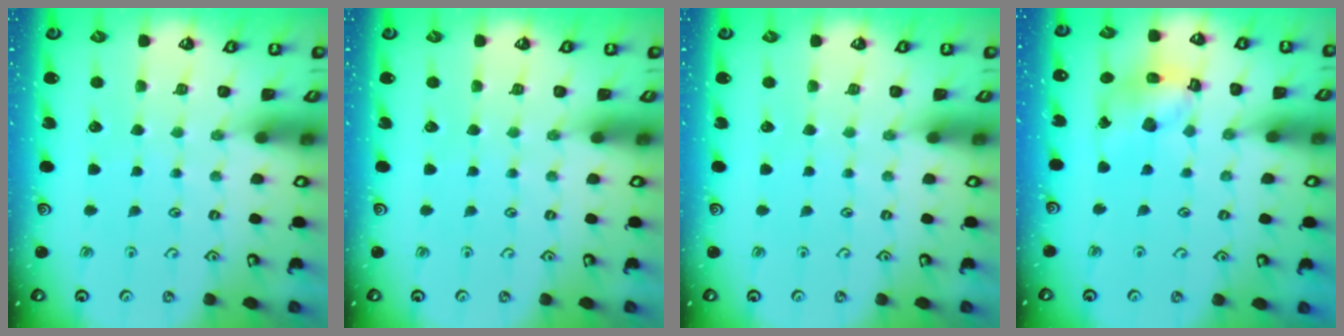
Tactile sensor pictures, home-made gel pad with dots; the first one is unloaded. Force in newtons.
{"total": 0.0}
{"total": 0.0}
{"total": 12.8, "press": 12.8, "slide": 1.4}